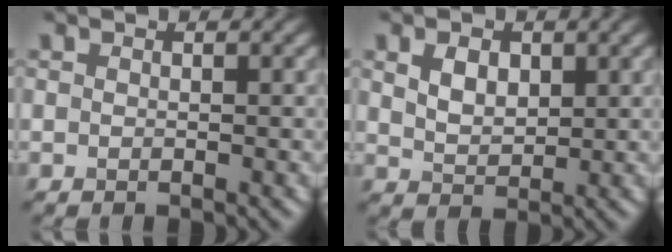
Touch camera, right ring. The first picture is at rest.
{"total": 2.8, "force": [1.1, 1.8, 1.8], "torque": [-0.037, -0.001, 0.024]}